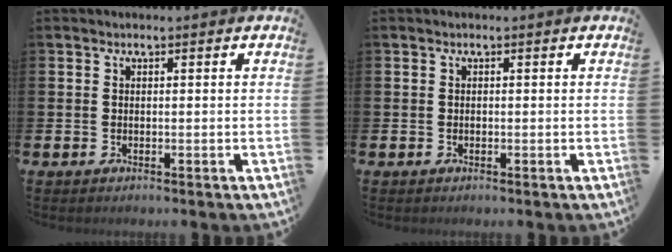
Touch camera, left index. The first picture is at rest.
{"total": 0.0}